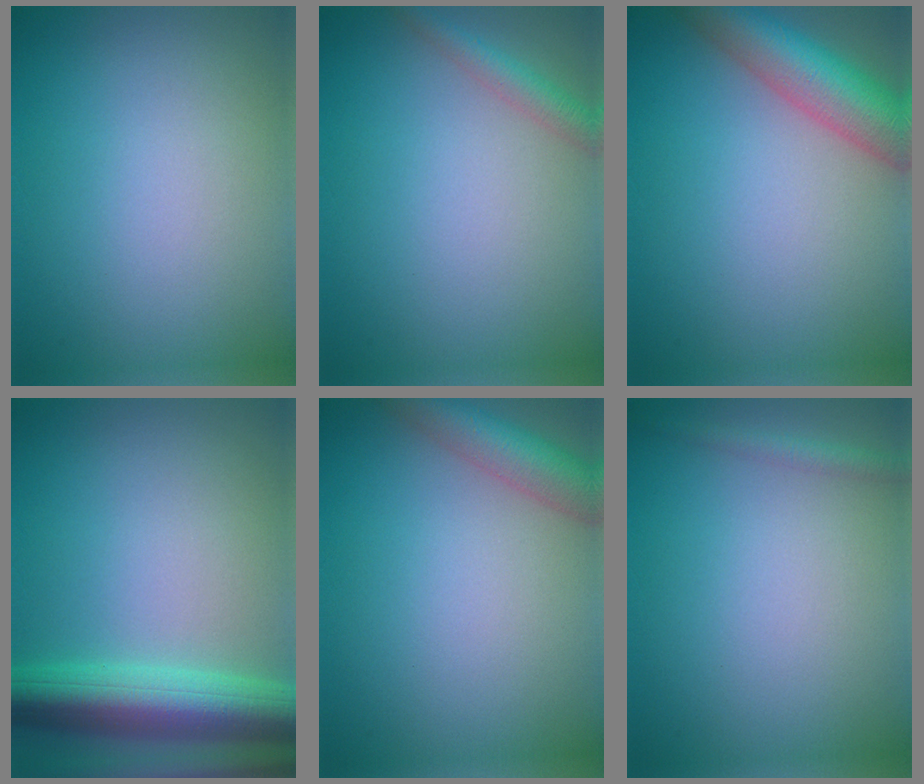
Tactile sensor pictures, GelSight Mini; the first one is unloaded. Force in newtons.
{"total": 2.1, "press": 2.1, "slide": 0.1}
{"total": 6.9, "press": 6.9, "slide": 0.2}
{"total": 7.7, "press": 7.7, "slide": 0.3}
{"total": 4.4, "press": 4.4, "slide": 0.3}
{"total": 1.3, "press": 1.3, "slide": 0.0}